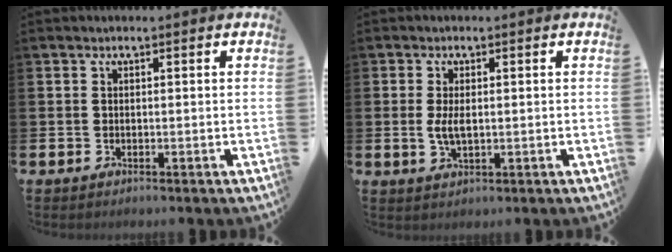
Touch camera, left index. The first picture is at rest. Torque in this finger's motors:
{"motor_torque": [0.92, -0.05, 0.43, 0.15]}